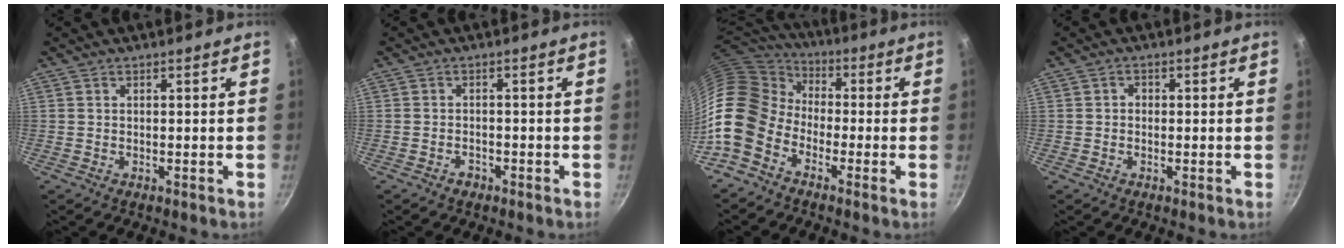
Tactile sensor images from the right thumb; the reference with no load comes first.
{"total": 1.6, "force": [-1.2, 0.9, 0.5], "torque": [-0.006, 0.016, -0.017]}
{"total": 17.1, "force": [-5.5, 12.5, 10.4], "torque": [-0.184, 0.052, -0.136]}
{"total": 1.1, "force": [-0.1, 0.9, 0.5], "torque": [-0.007, 0.005, -0.004]}